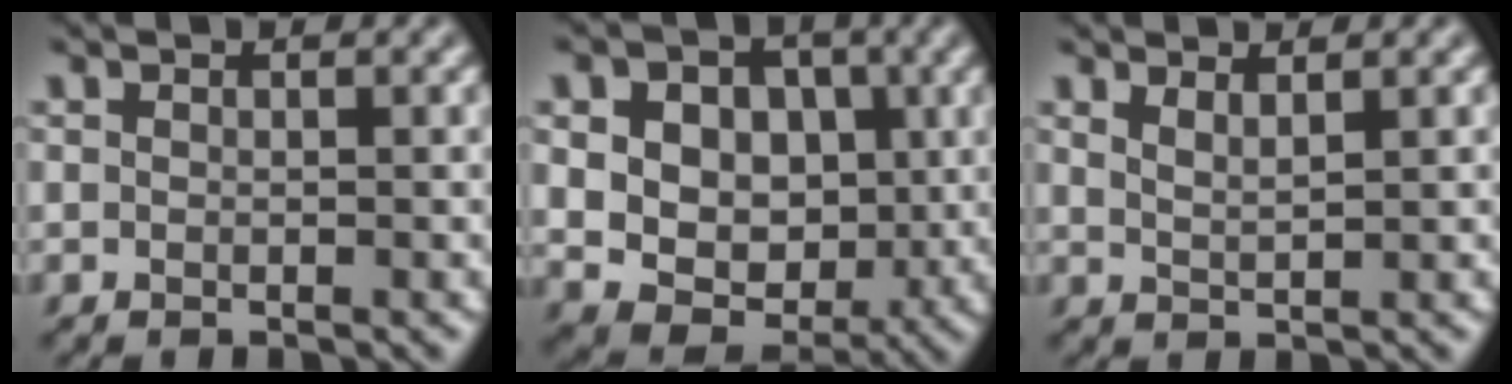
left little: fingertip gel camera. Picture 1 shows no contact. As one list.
[{"total": 12.1, "force": [2.7, 9.6, 6.9], "torque": [-0.115, 0.032, 0.038]}, {"total": 1.3, "force": [1.1, -0.1, 0.8], "torque": [-0.021, -0.002, 0.020]}]